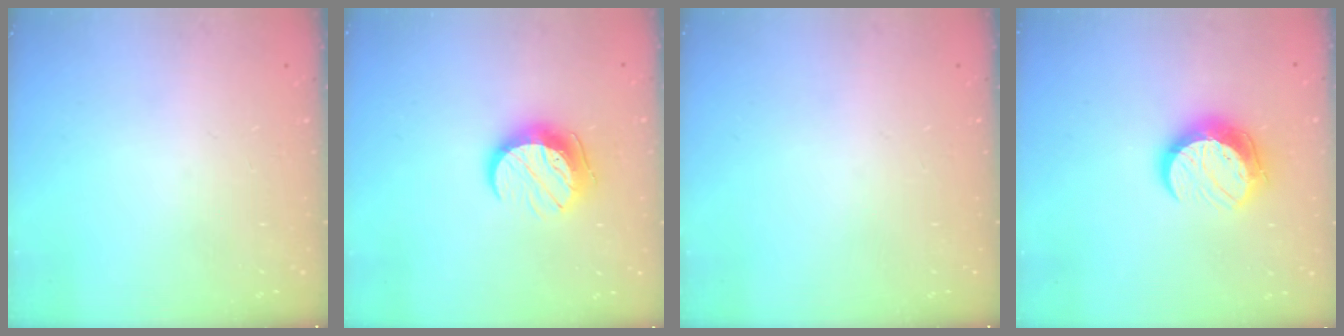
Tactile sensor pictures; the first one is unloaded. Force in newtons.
{"total": 11.2, "press": 11.1, "slide": 1.4}
{"total": 0.0}
{"total": 13.9, "press": 13.8, "slide": 0.7}